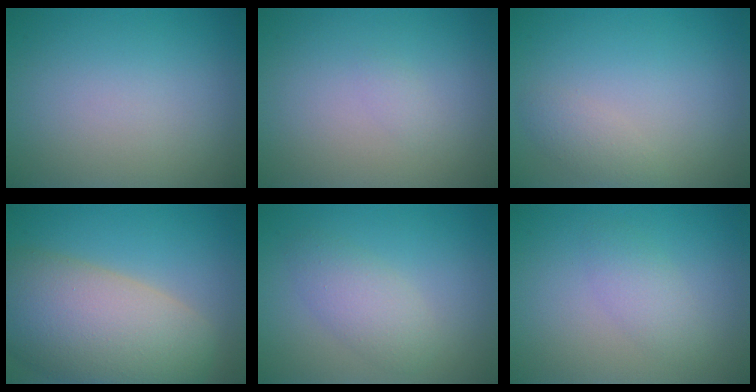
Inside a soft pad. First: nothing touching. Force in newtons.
{"total": 0.5, "press": 0.5, "slide": 0.1}
{"total": 1.4, "press": 1.4, "slide": 0.1}
{"total": 11.6, "press": 11.6, "slide": 0.7}
{"total": 2.7, "press": 2.7, "slide": 0.0}
{"total": 1.8, "press": 1.8, "slide": 0.0}